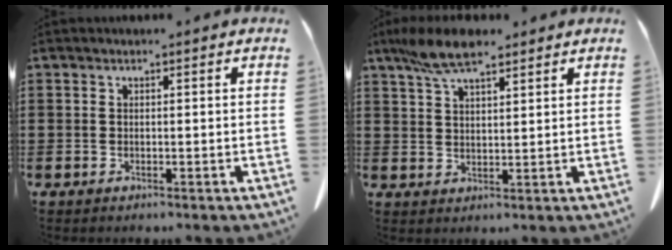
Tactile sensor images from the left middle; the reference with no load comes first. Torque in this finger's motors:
{"motor_torque": [0.87, 0.80, 0.44, 0.16]}